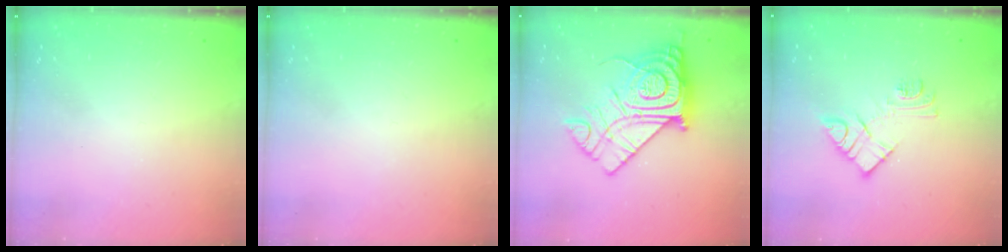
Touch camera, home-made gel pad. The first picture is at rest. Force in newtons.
{"total": 0.0}
{"total": 21.8, "press": 21.8, "slide": 2.0}
{"total": 11.0, "press": 11.0, "slide": 0.6}